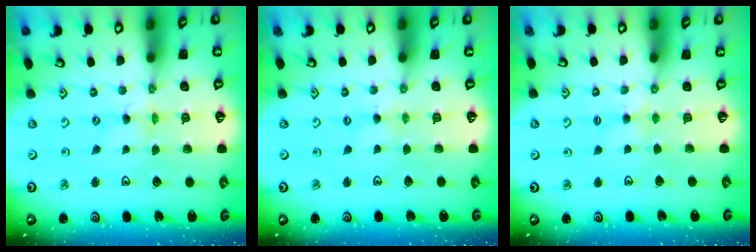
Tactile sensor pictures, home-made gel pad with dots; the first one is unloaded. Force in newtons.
{"total": 2.2, "press": 2.2, "slide": 0.3}
{"total": 2.7, "press": 2.6, "slide": 0.5}